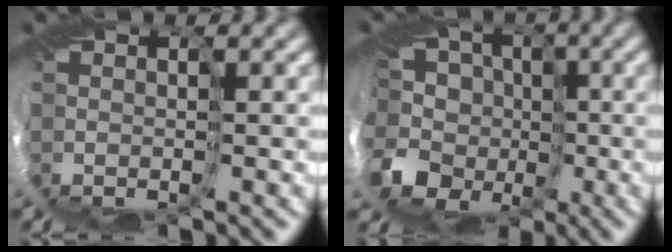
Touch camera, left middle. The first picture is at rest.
{"total": 10.5, "force": [-1.8, 9.3, 4.4], "torque": [-0.112, 0.018, -0.064]}